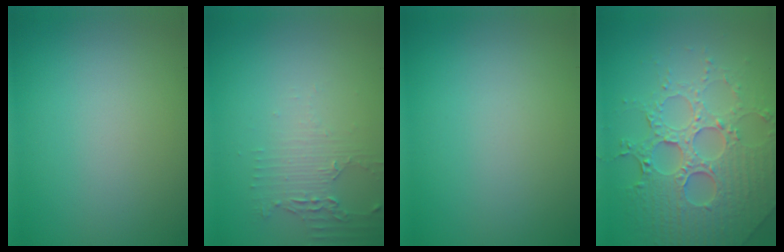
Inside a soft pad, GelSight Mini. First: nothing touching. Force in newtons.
{"total": 2.1, "press": 1.6, "slide": 1.4}
{"total": 0.0}
{"total": 8.0, "press": 5.9, "slide": 5.5}